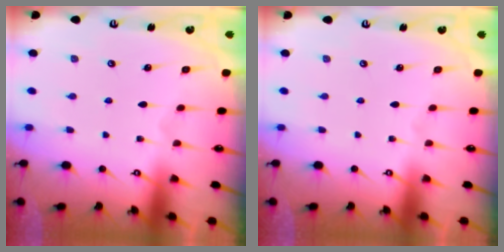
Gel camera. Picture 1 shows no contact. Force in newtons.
{"total": 0.0}